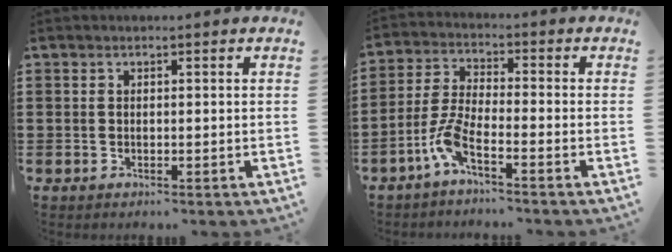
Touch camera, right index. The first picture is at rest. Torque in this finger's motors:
{"motor_torque": [1.00, 1.14, 0.56, 0.17]}